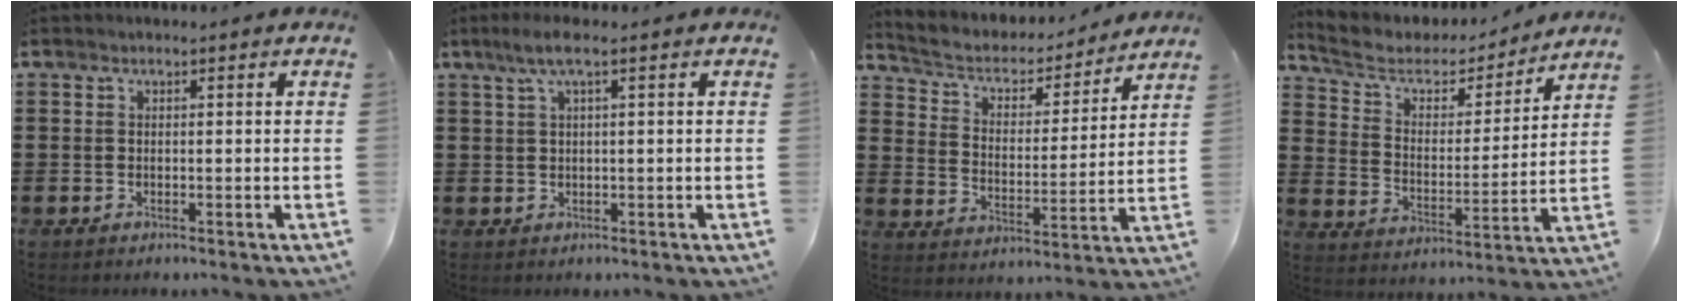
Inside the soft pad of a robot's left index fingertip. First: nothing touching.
{"total": 2.8, "force": [1.0, 0.3, 2.6], "torque": [-0.060, 0.000, 0.014]}
{"total": 4.0, "force": [3.3, 1.8, 1.1], "torque": [-0.045, -0.023, 0.047]}
{"total": 5.2, "force": [4.1, 2.7, 1.7], "torque": [-0.063, -0.020, 0.063]}